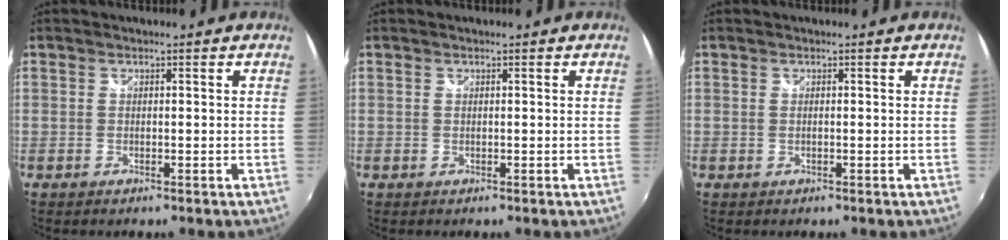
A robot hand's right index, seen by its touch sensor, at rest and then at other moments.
{"total": 0.0}
{"total": 0.0}